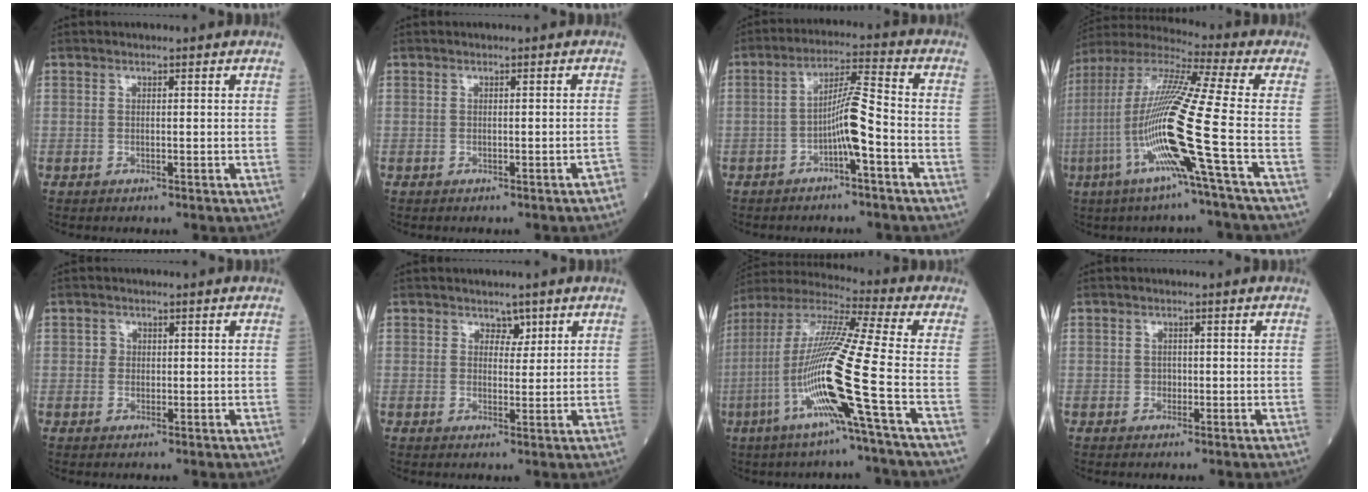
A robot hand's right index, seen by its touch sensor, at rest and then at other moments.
{"total": 1.3, "force": [-1.1, 0.2, 0.7], "torque": [-0.004, -0.001, -0.012]}
{"total": 6.4, "force": [-2.5, -0.1, 5.9], "torque": [-0.105, 0.017, -0.043]}
{"total": 17.6, "force": [-5.1, -2.0, 16.8], "torque": [-0.338, -0.016, -0.114]}
{"total": 0.9, "force": [0.2, 0.9, 0.2], "torque": [0.002, 0.001, 0.003]}
{"total": 2.0, "force": [1.4, 1.2, 0.8], "torque": [-0.002, -0.001, 0.020]}
{"total": 17.2, "force": [-5.4, -2.0, 16.2], "torque": [-0.324, -0.013, -0.116]}
{"total": 0.6, "force": [-0.1, 0.6, 0.2], "torque": [0.000, 0.003, -0.004]}